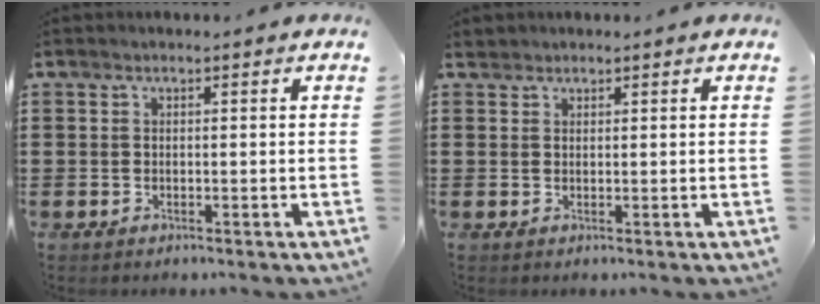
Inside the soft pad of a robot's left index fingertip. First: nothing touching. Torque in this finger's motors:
{"motor_torque": [0.31, -0.31, 0.00, -0.01]}